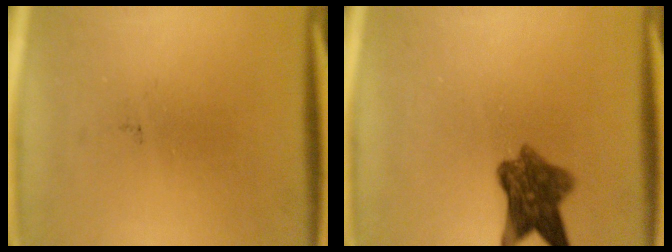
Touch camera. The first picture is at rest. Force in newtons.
{"total": 7.4}